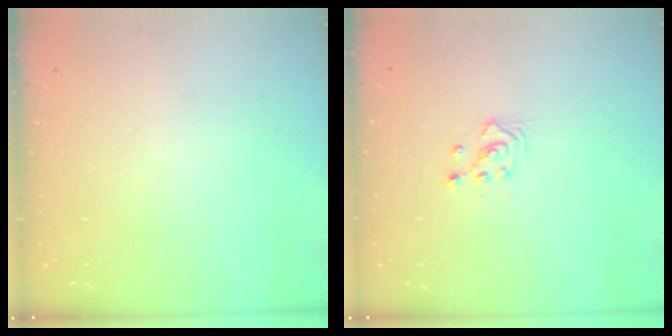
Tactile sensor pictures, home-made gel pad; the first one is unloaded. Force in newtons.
{"total": 2.3, "press": 2.3, "slide": 0.3}